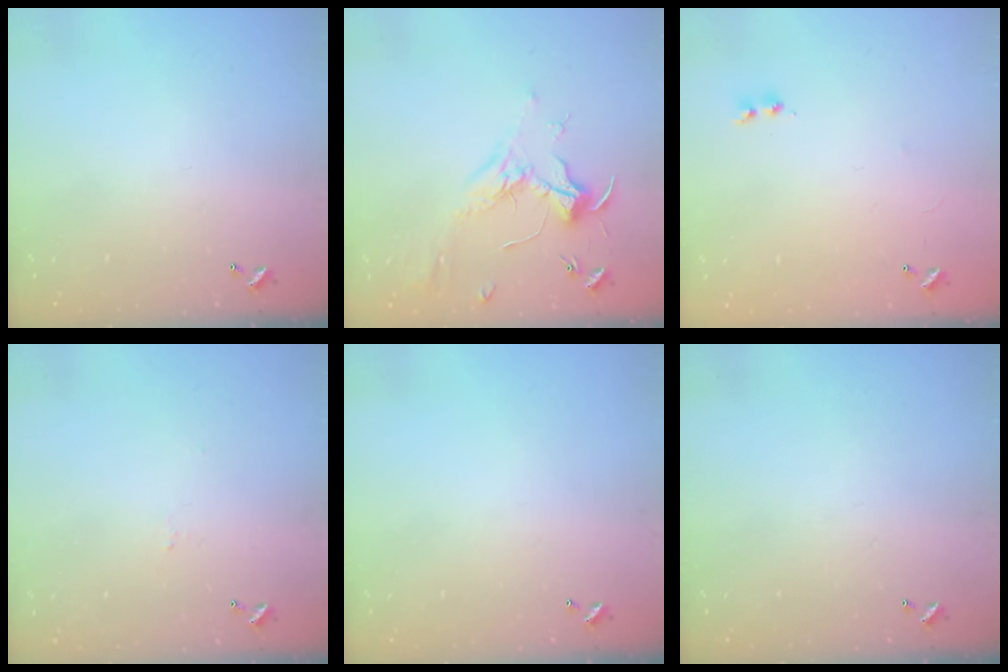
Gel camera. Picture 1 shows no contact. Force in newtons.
{"total": 1.8, "press": 1.6, "slide": 0.7}
{"total": 7.3, "press": 7.3, "slide": 0.5}
{"total": 1.7, "press": 1.6, "slide": 0.3}
{"total": 0.0}
{"total": 0.0}